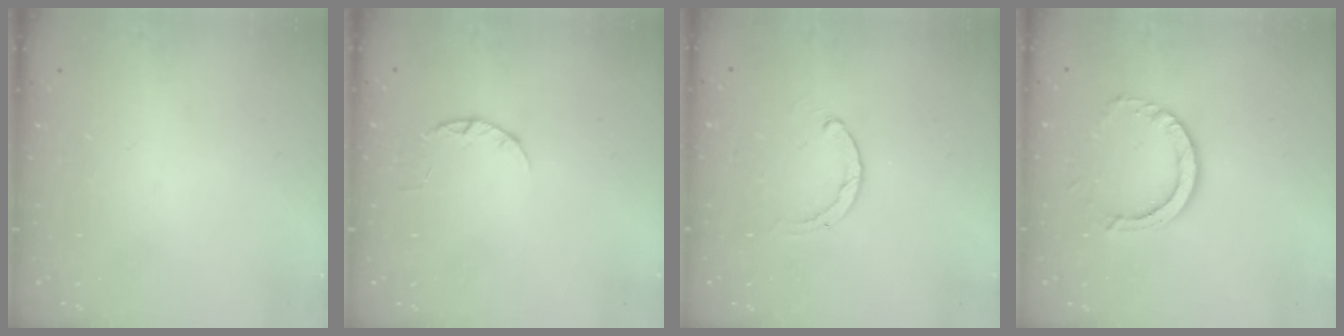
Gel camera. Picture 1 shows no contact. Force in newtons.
{"total": 2.4, "press": 2.3, "slide": 0.4}
{"total": 1.1, "press": 1.0, "slide": 0.3}
{"total": 8.6, "press": 8.5, "slide": 1.3}